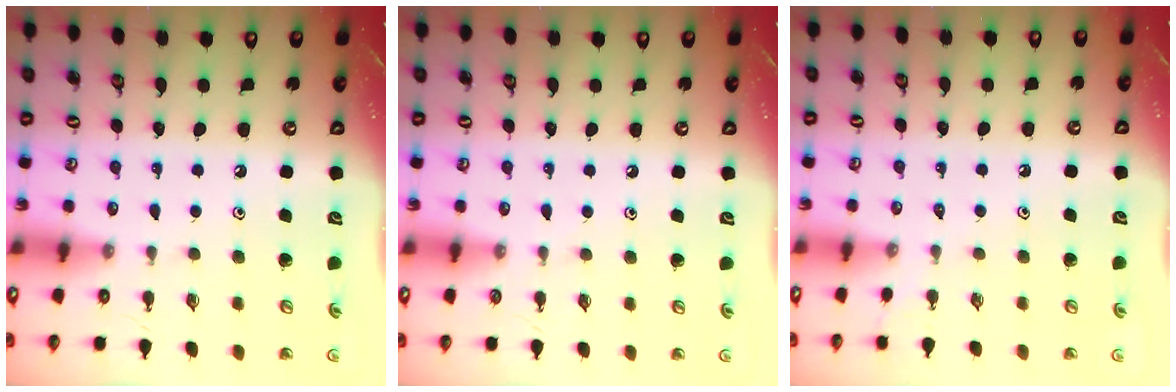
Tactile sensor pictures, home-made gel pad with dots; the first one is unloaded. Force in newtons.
{"total": 2.8, "press": 2.8, "slide": 0.4}
{"total": 0.9, "press": 0.9, "slide": 0.2}